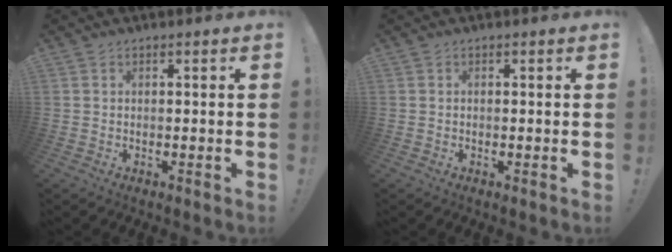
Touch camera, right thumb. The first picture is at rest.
{"total": 0.0}